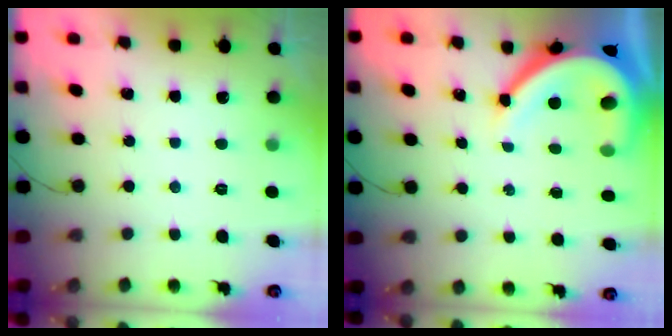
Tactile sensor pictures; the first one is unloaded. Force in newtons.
{"total": 13.6, "press": 13.5, "slide": 1.7}